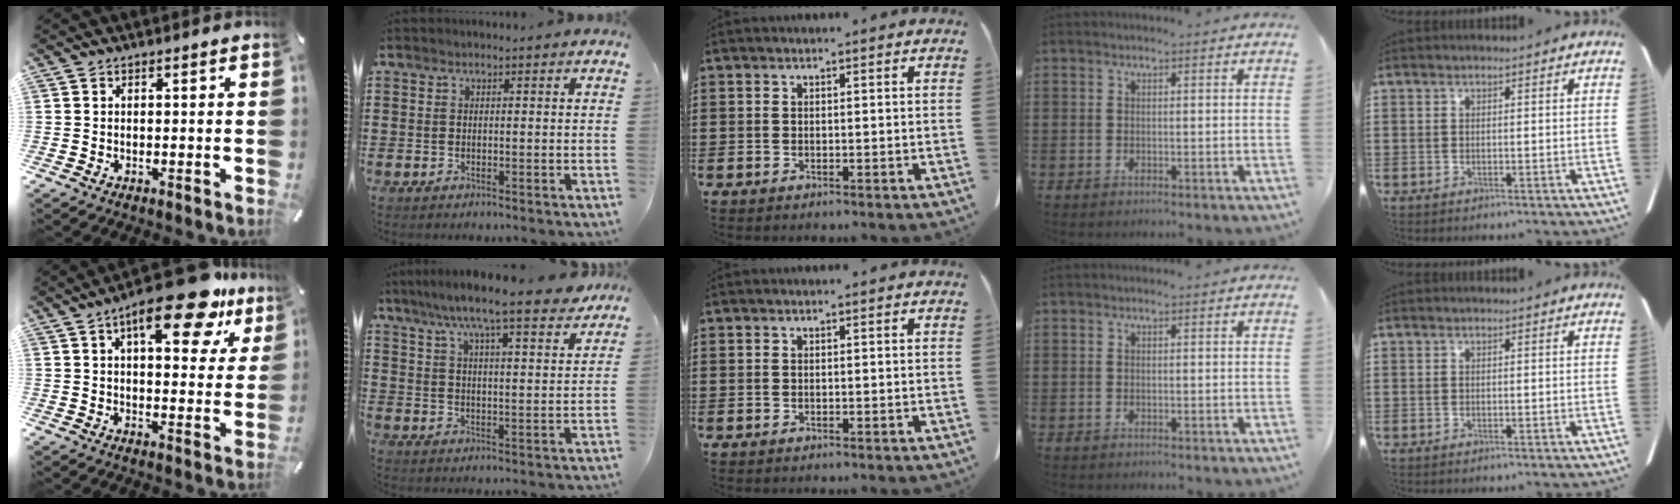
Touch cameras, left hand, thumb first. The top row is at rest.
{"thumb": {"total": 17.4, "force": [10.7, 6.3, 12.2], "torque": [-0.172, -0.052, 0.168]}, "index": {"total": 8.4, "force": [7.2, 0.2, 4.3], "torque": [-0.102, -0.032, 0.122]}}